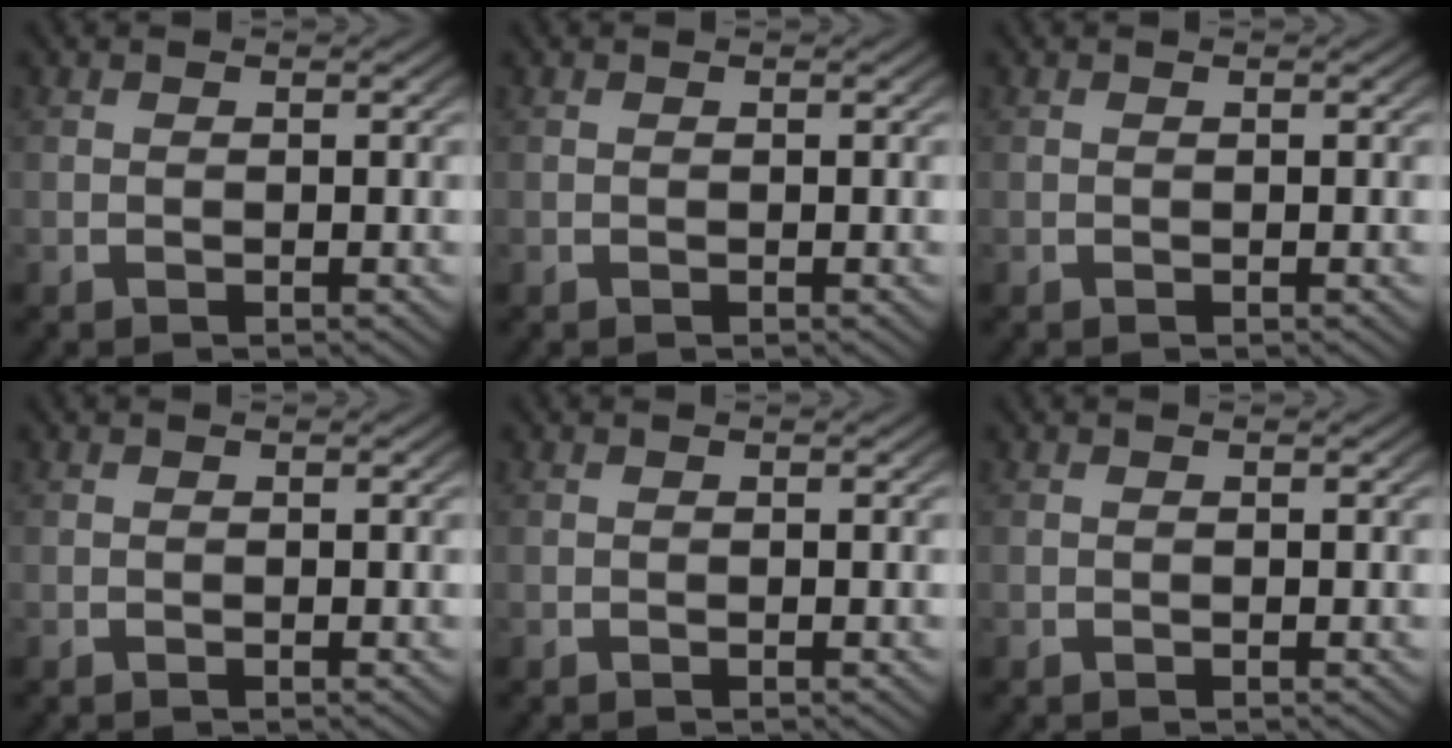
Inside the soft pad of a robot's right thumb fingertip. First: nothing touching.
{"total": 0.0}
{"total": 0.0}
{"total": 0.0}
{"total": 0.0}
{"total": 0.0}